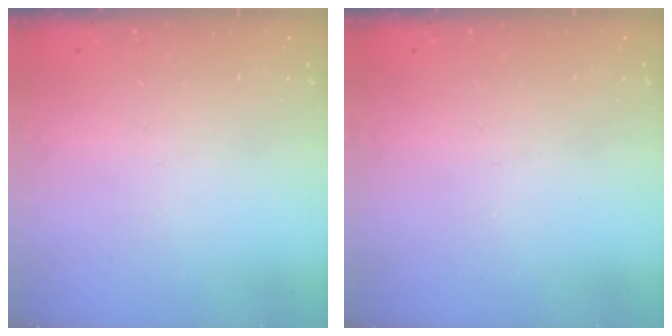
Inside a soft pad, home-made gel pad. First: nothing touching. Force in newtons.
{"total": 0.0}